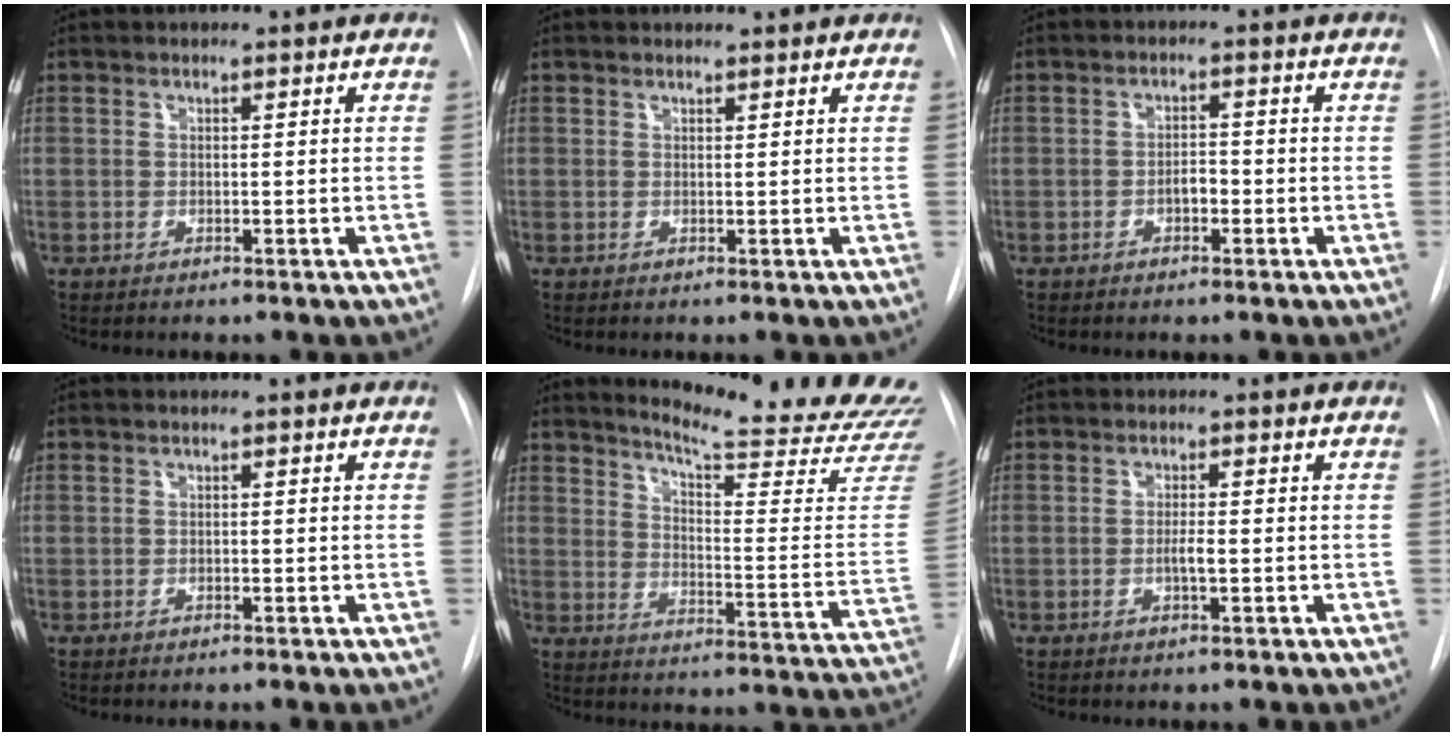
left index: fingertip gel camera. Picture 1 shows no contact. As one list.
[{"total": 0.8, "force": [0.8, 0.2, 0.1], "torque": [-0.008, 0.003, 0.011]}, {"total": 2.3, "force": [-1.5, 0.9, 1.5], "torque": [-0.018, 0.000, -0.025]}, {"total": 0.7, "force": [-0.7, 0.0, 0.0], "torque": [0.000, -0.006, -0.013]}, {"total": 23.1, "force": [21.6, 0.2, 8.2], "torque": [-0.114, -0.142, 0.256]}, {"total": 2.1, "force": [-1.1, 0.1, 1.8], "torque": [-0.033, -0.005, -0.018]}]